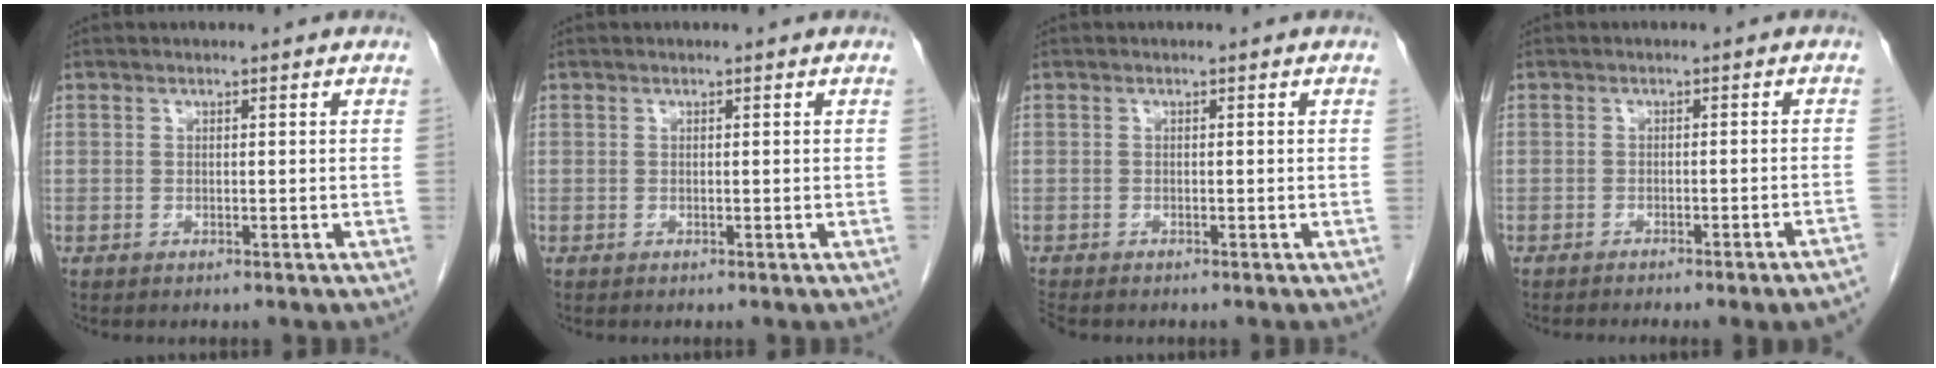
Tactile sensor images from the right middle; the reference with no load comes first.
{"total": 0.0}
{"total": 1.9, "force": [-1.7, 0.5, 0.7], "torque": [-0.016, -0.006, -0.025]}
{"total": 9.5, "force": [-8.4, -0.4, 4.4], "torque": [-0.030, -0.011, -0.097]}